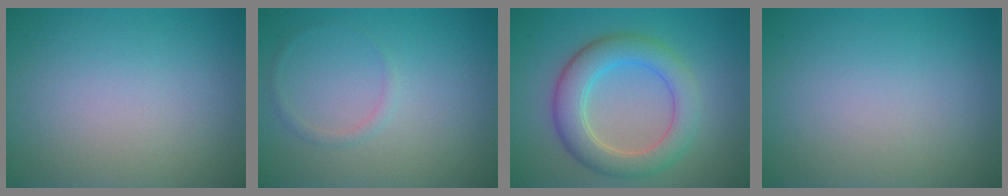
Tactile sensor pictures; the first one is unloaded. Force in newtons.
{"total": 0.8, "press": 0.8, "slide": 0.0}
{"total": 5.5, "press": 5.5, "slide": 0.1}
{"total": 0.0}